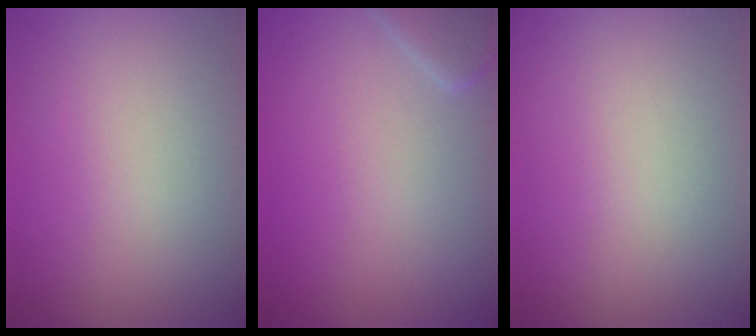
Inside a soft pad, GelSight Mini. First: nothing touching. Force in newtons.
{"total": 1.7, "press": 1.7, "slide": 0.2}
{"total": 0.0}